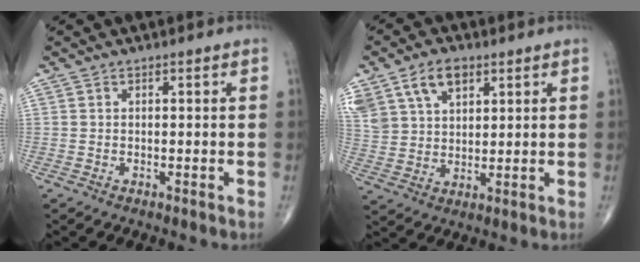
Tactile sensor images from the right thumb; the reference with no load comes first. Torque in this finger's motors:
{"motor_torque": [0.00, 0.92, 1.08, 1.02, 0.08]}